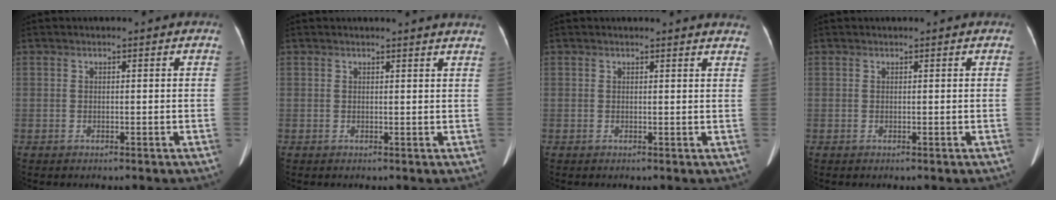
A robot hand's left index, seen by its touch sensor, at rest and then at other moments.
{"total": 3.4, "force": [3.2, -0.4, 0.9], "torque": [-0.016, -0.008, 0.021]}
{"total": 4.2, "force": [4.2, 0.2, 0.6], "torque": [-0.009, -0.015, 0.020]}
{"total": 0.0}